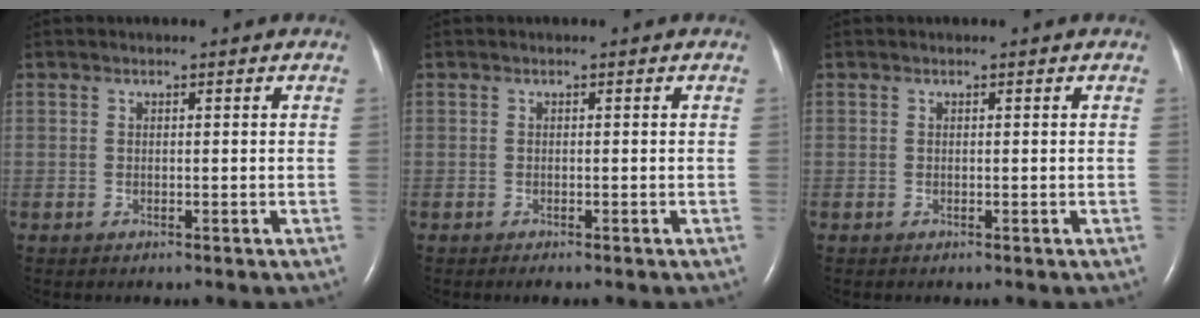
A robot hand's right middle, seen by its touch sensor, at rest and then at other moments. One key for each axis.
{"total": 1.0, "fx": -0.8, "fy": 0.1, "fz": 0.6, "tx": -0.008, "ty": -0.003, "tz": -0.009}
{"total": 0.0}